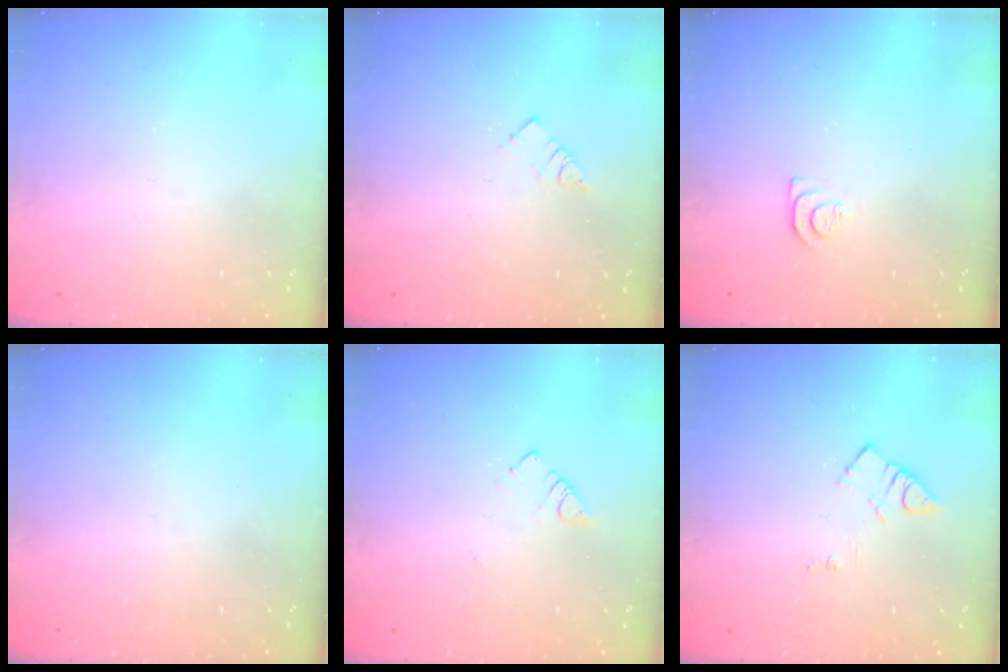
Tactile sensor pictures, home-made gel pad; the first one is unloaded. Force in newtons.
{"total": 3.2, "press": 3.2, "slide": 0.0}
{"total": 7.4, "press": 7.4, "slide": 0.5}
{"total": 0.0}
{"total": 3.0, "press": 2.9, "slide": 0.4}
{"total": 4.5, "press": 4.4, "slide": 0.7}